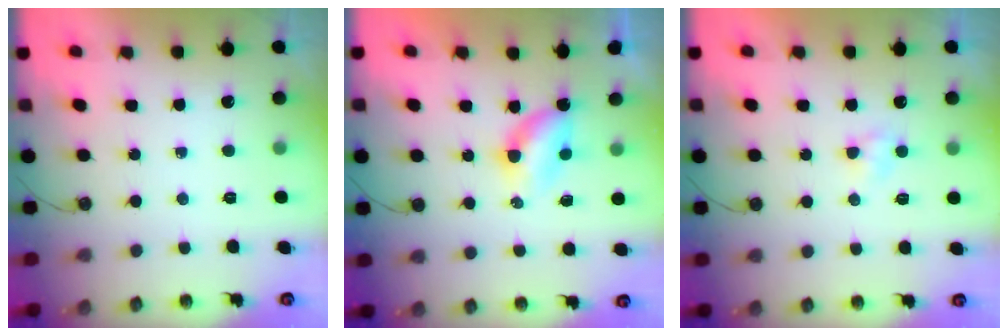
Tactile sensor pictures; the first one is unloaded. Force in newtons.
{"total": 4.1, "press": 4.0, "slide": 0.5}
{"total": 3.3, "press": 3.3, "slide": 0.5}